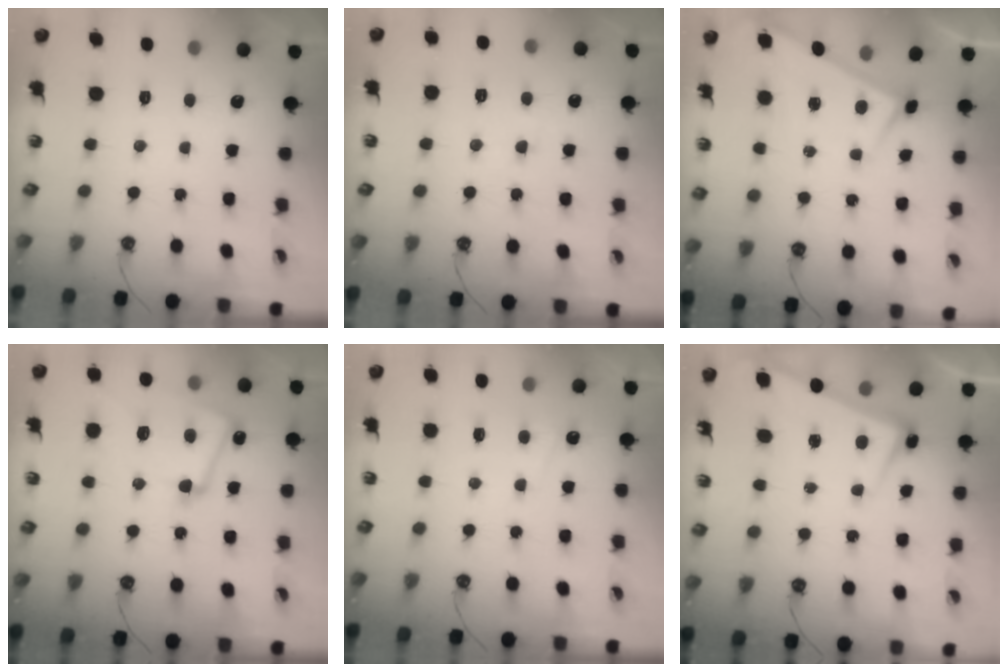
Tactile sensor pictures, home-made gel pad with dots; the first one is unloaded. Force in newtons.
{"total": 2.4, "press": 2.4, "slide": 0.4}
{"total": 3.1, "press": 3.1, "slide": 0.2}
{"total": 8.0, "press": 7.9, "slide": 1.4}
{"total": 2.3, "press": 2.2, "slide": 0.3}
{"total": 2.4, "press": 2.3, "slide": 0.7}